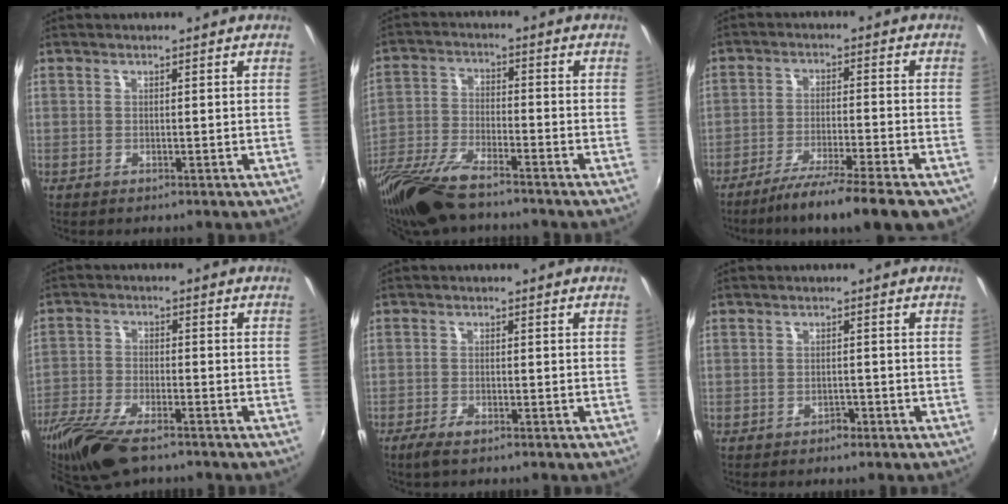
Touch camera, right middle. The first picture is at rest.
{"total": 15.2, "force": [-12.1, 3.3, 8.6], "torque": [-0.190, -0.034, -0.230]}
{"total": 15.1, "force": [-12.0, 1.6, 9.1], "torque": [-0.156, -0.037, -0.185]}
{"total": 13.3, "force": [-10.0, 4.1, 7.8], "torque": [-0.186, -0.036, -0.192]}
{"total": 3.2, "force": [-2.4, 0.7, 2.0], "torque": [-0.053, -0.005, -0.045]}
{"total": 1.5, "force": [-1.2, 0.9, 0.1], "torque": [-0.004, -0.001, -0.017]}